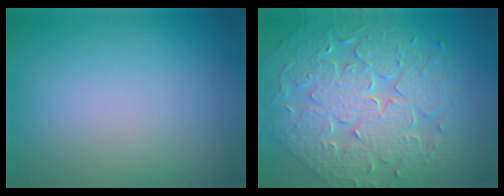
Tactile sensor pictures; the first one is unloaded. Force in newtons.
{"total": 9.0, "press": 6.7, "slide": 6.0}